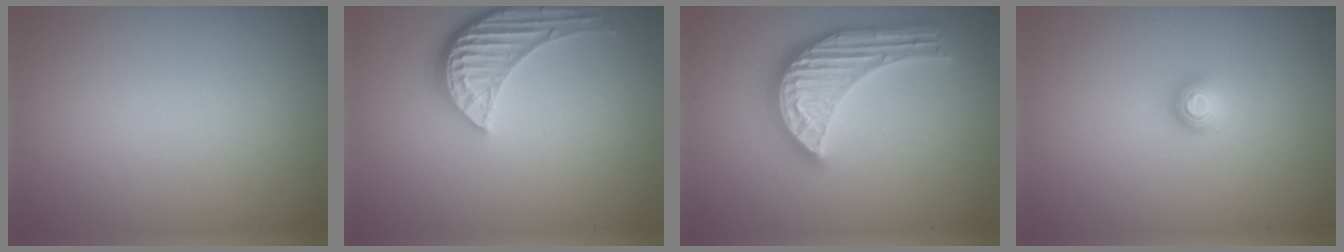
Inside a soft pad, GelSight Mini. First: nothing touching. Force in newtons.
{"total": 4.8, "press": 3.7, "slide": 3.0}
{"total": 5.5, "press": 5.5, "slide": 0.6}
{"total": 1.2, "press": 1.1, "slide": 0.3}